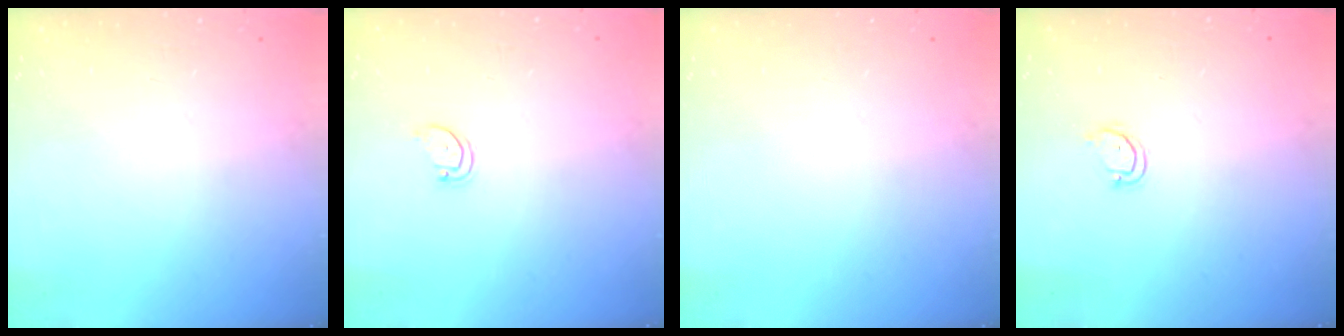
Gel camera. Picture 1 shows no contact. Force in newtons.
{"total": 1.5, "press": 1.5, "slide": 0.1}
{"total": 0.0}
{"total": 2.7, "press": 2.6, "slide": 0.3}